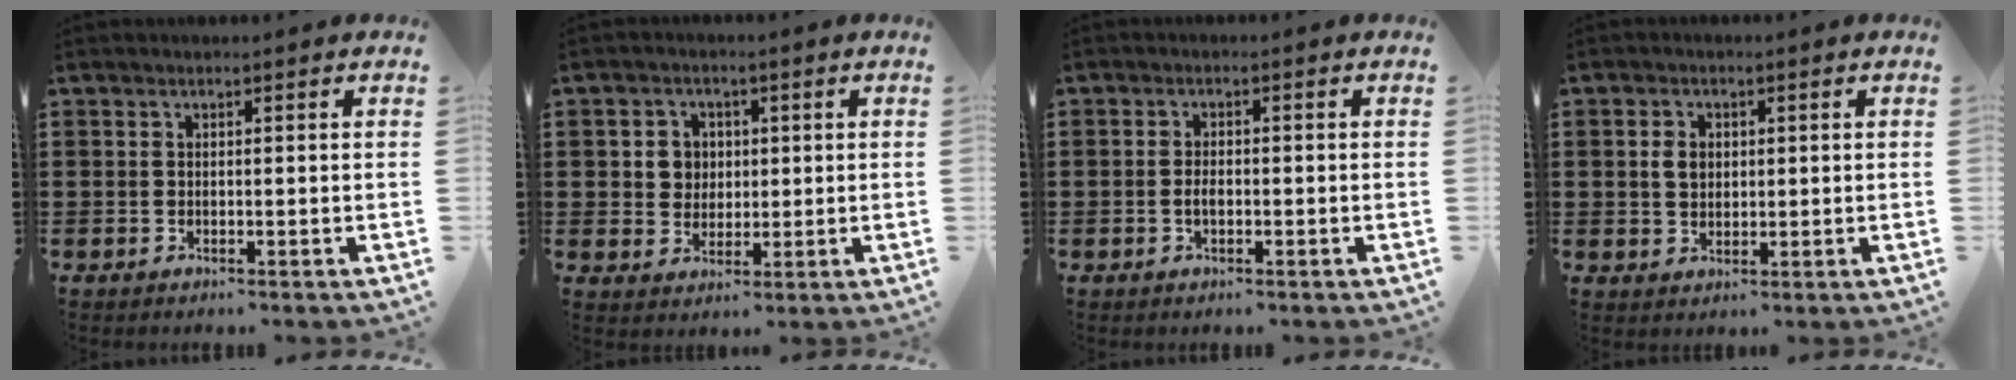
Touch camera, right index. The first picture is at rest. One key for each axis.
{"total": 3.8, "fx": 0.6, "fy": 3.6, "fz": 1.0, "tx": -0.036, "ty": 0.011, "tz": 0.007}
{"total": 1.7, "fx": -0.5, "fy": 0.7, "fz": 1.4, "tx": -0.029, "ty": 0.001, "tz": -0.010}
{"total": 2.5, "fx": 0.3, "fy": 1.9, "fz": 1.7, "tx": -0.037, "ty": 0.008, "tz": 0.004}